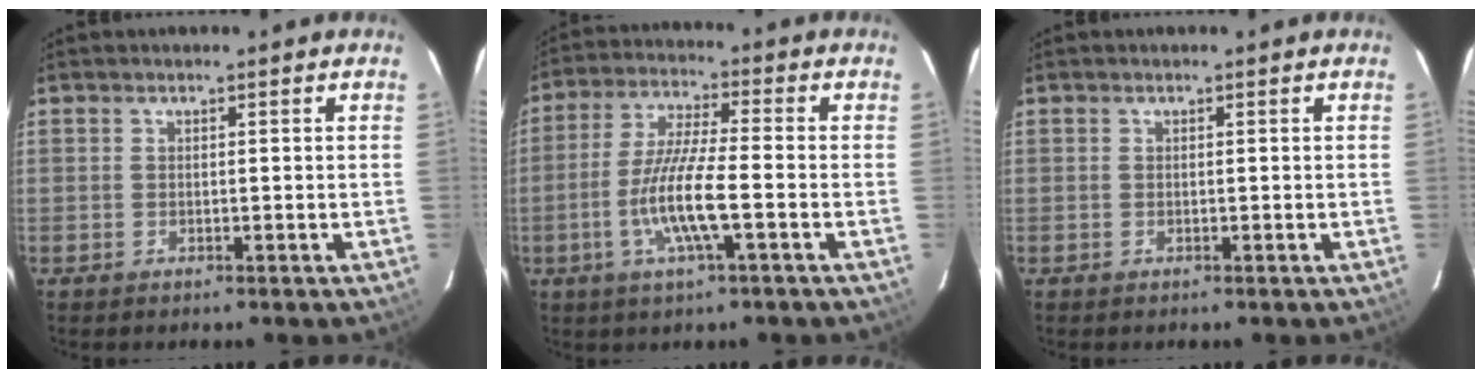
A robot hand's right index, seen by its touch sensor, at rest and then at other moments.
{"total": 10.4, "force": [-3.3, 0.8, 9.8], "torque": [-0.201, -0.004, -0.063]}
{"total": 0.0}